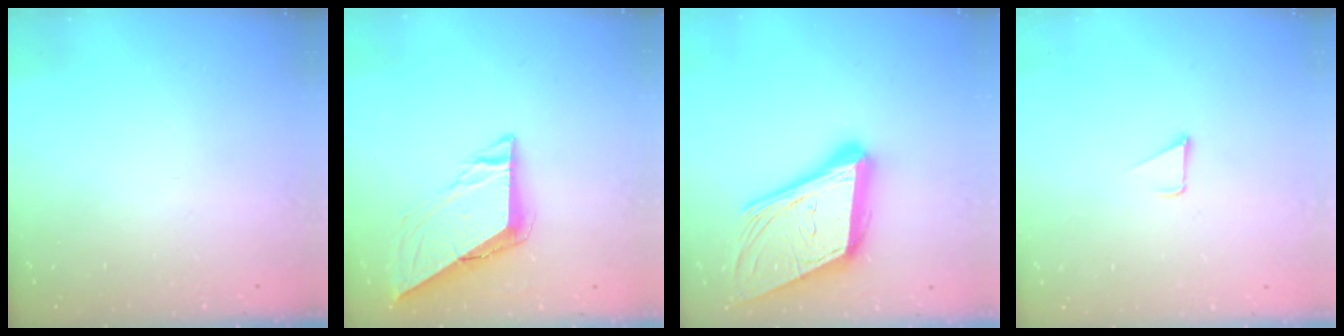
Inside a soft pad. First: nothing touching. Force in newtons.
{"total": 8.0, "press": 8.0, "slide": 0.5}
{"total": 22.1, "press": 21.7, "slide": 4.6}
{"total": 1.7, "press": 1.7, "slide": 0.1}